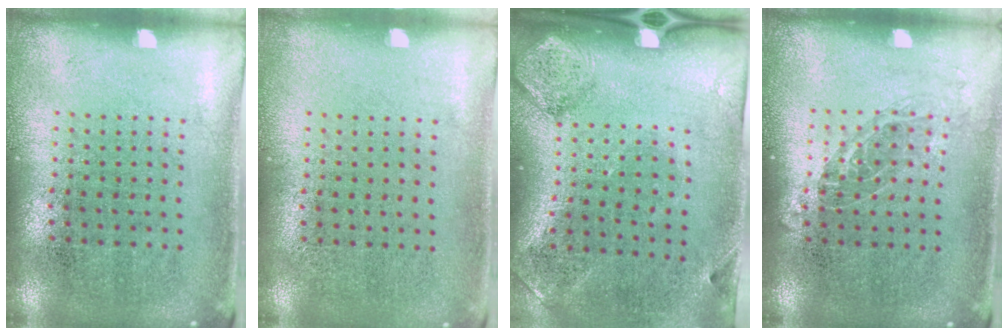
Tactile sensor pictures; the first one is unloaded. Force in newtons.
{"total": 0.0}
{"total": 1.9, "press": 1.1, "slide": 1.6}
{"total": 1.0, "press": 0.9, "slide": 0.5}